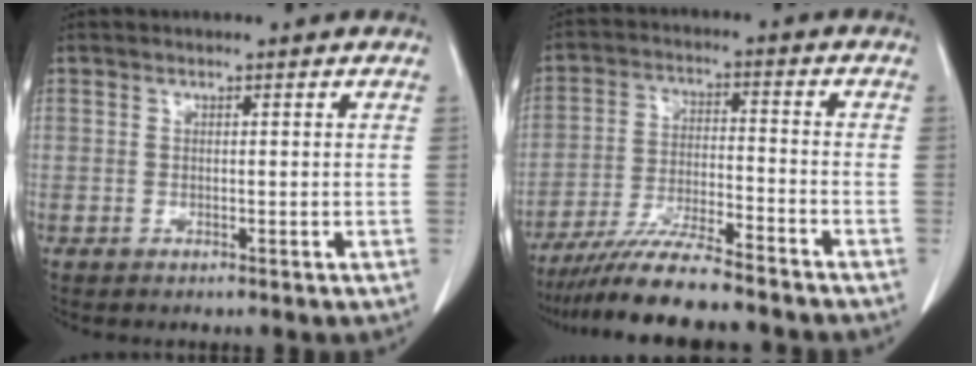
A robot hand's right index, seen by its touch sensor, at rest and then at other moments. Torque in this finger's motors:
{"motor_torque": [0.66, -0.79, 0.65, 0.20]}